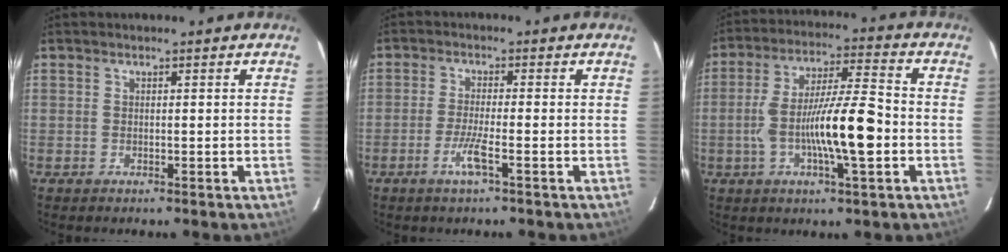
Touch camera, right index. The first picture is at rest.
{"total": 4.1, "force": [-1.9, 0.0, 3.6], "torque": [-0.073, -0.006, -0.040]}
{"total": 13.5, "force": [-2.9, 1.6, 13.1], "torque": [-0.240, 0.008, -0.052]}